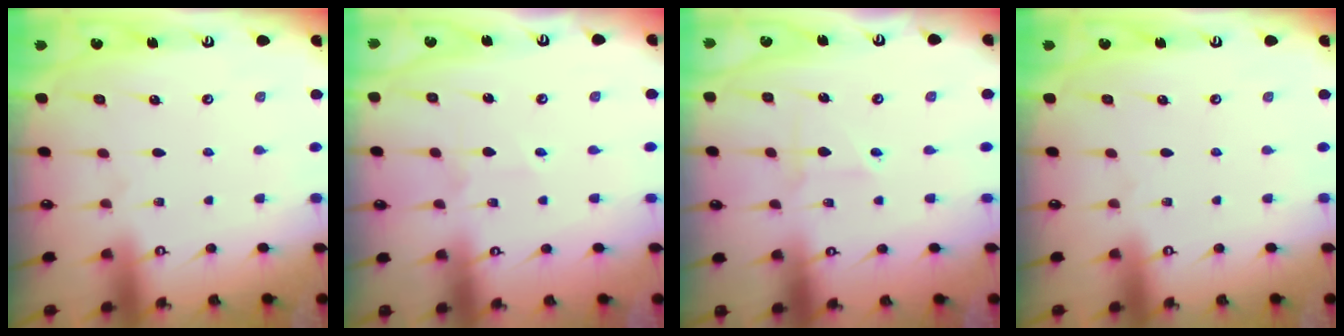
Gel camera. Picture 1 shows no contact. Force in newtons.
{"total": 2.5, "press": 2.4, "slide": 0.6}
{"total": 1.8, "press": 1.7, "slide": 0.2}
{"total": 0.0}